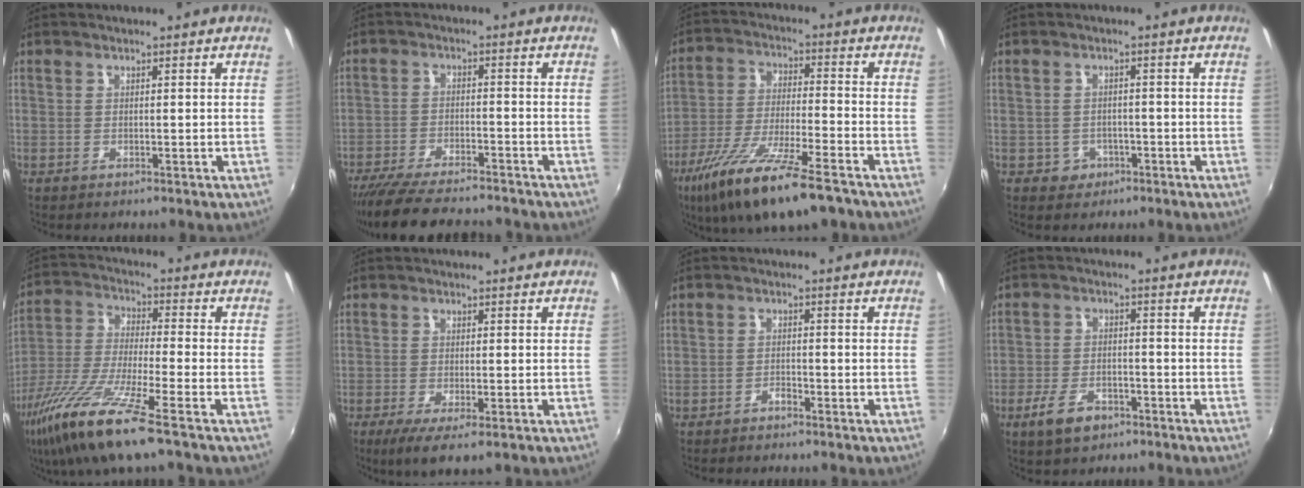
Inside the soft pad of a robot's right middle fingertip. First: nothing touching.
{"total": 14.5, "force": [-12.7, 2.7, 6.5], "torque": [-0.139, -0.030, -0.203]}
{"total": 17.4, "force": [-12.0, 3.4, 12.1], "torque": [-0.241, -0.043, -0.215]}
{"total": 3.4, "force": [-1.5, 3.0, 0.5], "torque": [-0.019, 0.003, -0.021]}
{"total": 16.1, "force": [-10.2, 1.2, 12.3], "torque": [-0.261, -0.043, -0.197]}
{"total": 5.1, "force": [-2.7, 1.0, 4.2], "torque": [-0.089, -0.025, -0.043]}
{"total": 1.3, "force": [-1.2, 0.4, 0.2], "torque": [-0.006, 0.001, -0.021]}
{"total": 6.4, "force": [-4.0, 3.3, 3.7], "torque": [-0.094, -0.006, -0.069]}